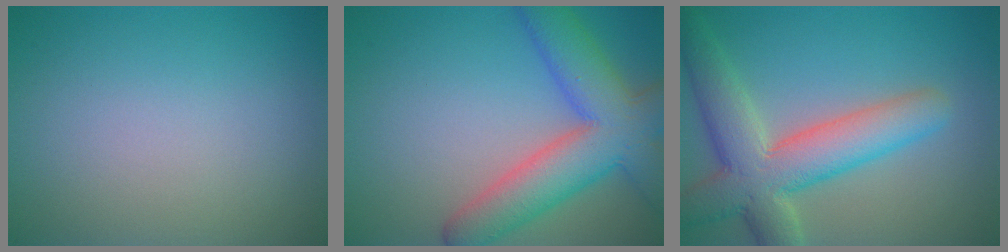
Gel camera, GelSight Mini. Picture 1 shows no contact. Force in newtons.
{"total": 8.6, "press": 8.6, "slide": 0.4}
{"total": 8.1, "press": 8.1, "slide": 0.6}